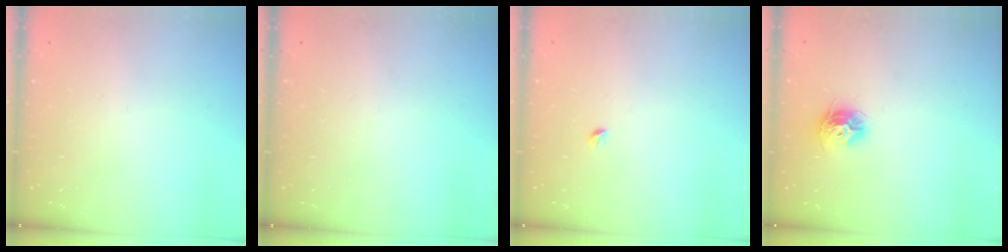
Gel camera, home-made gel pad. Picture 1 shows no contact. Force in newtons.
{"total": 0.0}
{"total": 2.7, "press": 2.6, "slide": 0.6}
{"total": 9.9, "press": 9.9, "slide": 0.5}